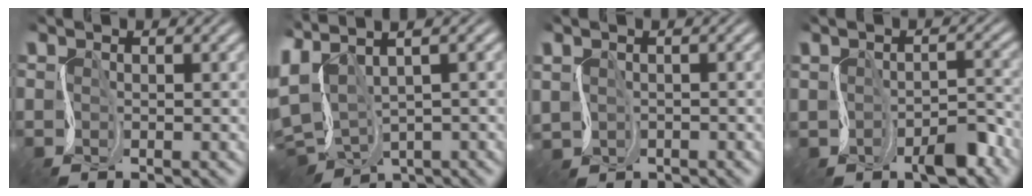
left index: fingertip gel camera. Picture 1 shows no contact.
{"total": 6.3, "force": [-0.5, 2.8, 5.6], "torque": [-0.134, -0.009, -0.005]}
{"total": 1.6, "force": [-0.3, 1.3, 0.9], "torque": [-0.024, -0.008, -0.003]}
{"total": 3.9, "force": [-1.9, 1.8, 2.9], "torque": [-0.044, -0.003, -0.032]}